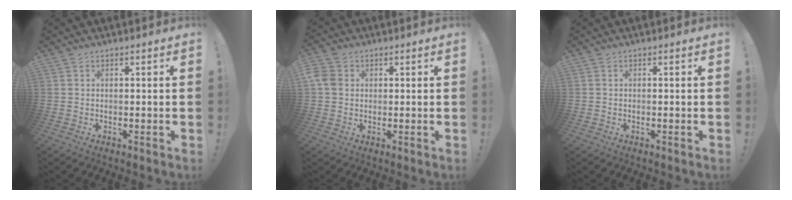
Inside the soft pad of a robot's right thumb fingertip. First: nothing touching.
{"total": 5.2, "force": [1.0, 4.2, 2.8], "torque": [-0.054, 0.009, 0.022]}
{"total": 0.0}